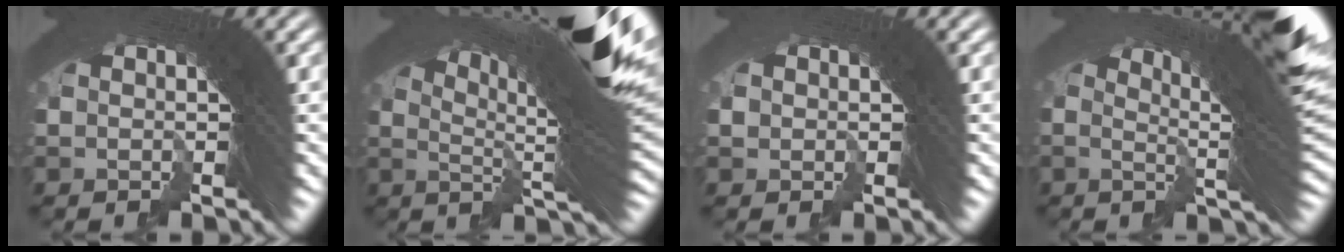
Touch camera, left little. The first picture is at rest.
{"total": 19.2, "force": [8.5, 5.4, 16.3], "torque": [-0.203, 0.041, 0.115]}
{"total": 0.6, "force": [-0.3, 0.5, 0.0], "torque": [0.009, 0.001, -0.003]}
{"total": 15.0, "force": [6.1, 4.1, 13.1], "torque": [-0.140, 0.040, 0.073]}